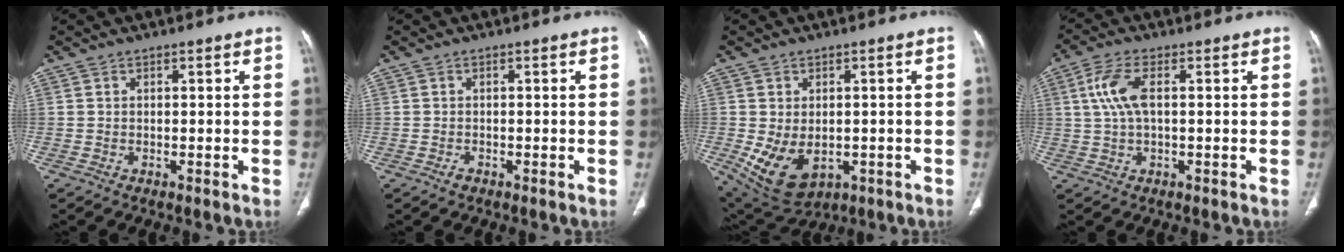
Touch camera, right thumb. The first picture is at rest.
{"total": 0.9, "force": [-0.6, 0.6, 0.4], "torque": [-0.009, 0.000, -0.011]}
{"total": 10.6, "force": [-2.4, 7.1, 7.5], "torque": [-0.123, -0.004, -0.013]}
{"total": 6.7, "force": [1.3, 2.7, 6.1], "torque": [-0.149, 0.013, 0.027]}